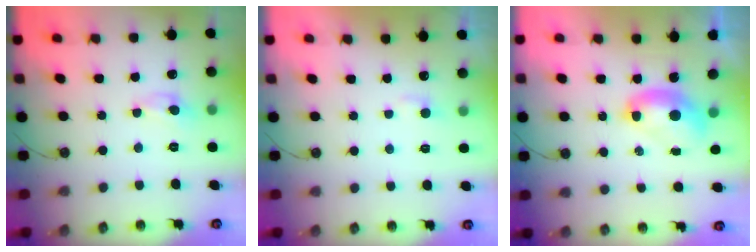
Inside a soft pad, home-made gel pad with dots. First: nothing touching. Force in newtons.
{"total": 2.2, "press": 2.2, "slide": 0.4}
{"total": 2.7, "press": 2.7, "slide": 0.1}